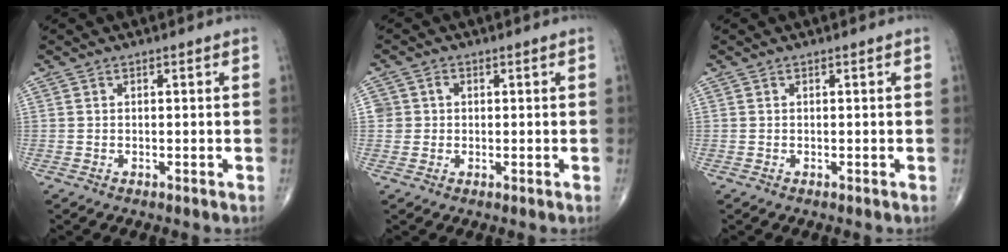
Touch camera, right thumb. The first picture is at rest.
{"total": 3.0, "force": [0.2, 2.9, 0.6], "torque": [0.006, 0.006, 0.006]}
{"total": 0.0}